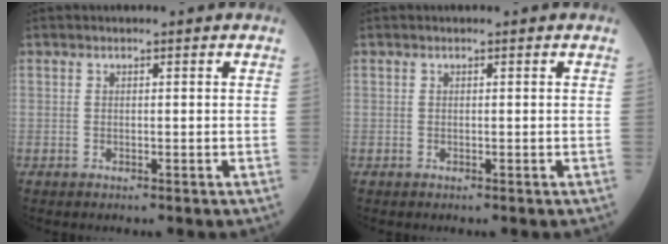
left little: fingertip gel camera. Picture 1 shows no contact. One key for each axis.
{"total": 0.0}